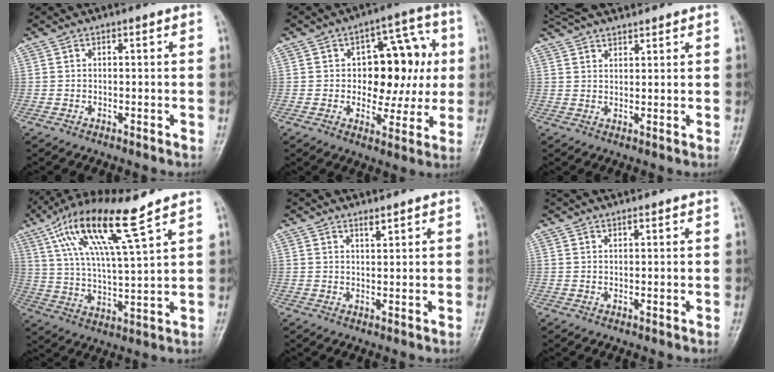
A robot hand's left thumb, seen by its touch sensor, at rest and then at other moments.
{"total": 14.9, "force": [1.6, 9.2, 11.6], "torque": [-0.094, 0.025, 0.023]}
{"total": 10.0, "force": [8.7, 3.3, 3.7], "torque": [-0.050, 0.018, 0.156]}
{"total": 15.4, "force": [9.2, 2.1, 12.2], "torque": [-0.233, -0.027, 0.178]}
{"total": 3.5, "force": [3.0, 1.0, 1.5], "torque": [-0.012, -0.006, 0.050]}
{"total": 5.1, "force": [4.5, 1.4, 2.1], "torque": [-0.019, 0.017, 0.074]}